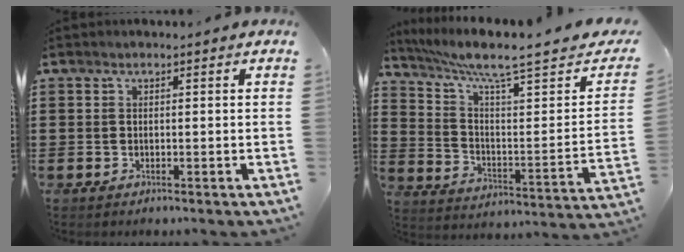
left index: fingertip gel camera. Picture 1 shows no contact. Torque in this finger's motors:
{"motor_torque": [1.07, -1.07, 0.20, 0.07]}